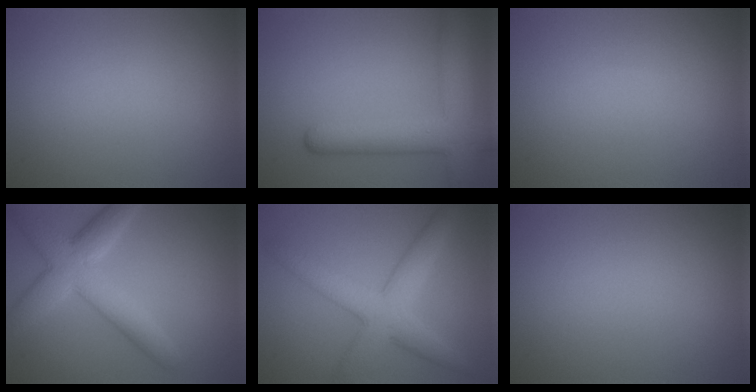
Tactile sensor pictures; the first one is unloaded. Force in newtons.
{"total": 6.8, "press": 6.8, "slide": 0.4}
{"total": 0.0}
{"total": 6.0, "press": 6.0, "slide": 0.2}
{"total": 5.7, "press": 5.7, "slide": 0.2}
{"total": 0.0}